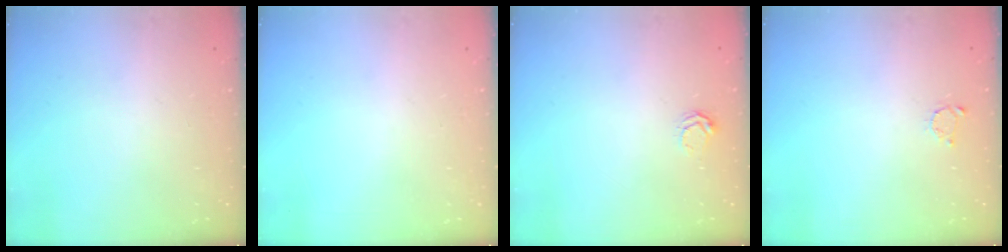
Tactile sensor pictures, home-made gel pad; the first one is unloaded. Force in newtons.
{"total": 0.0}
{"total": 3.9, "press": 3.8, "slide": 0.6}
{"total": 2.2, "press": 2.2, "slide": 0.4}